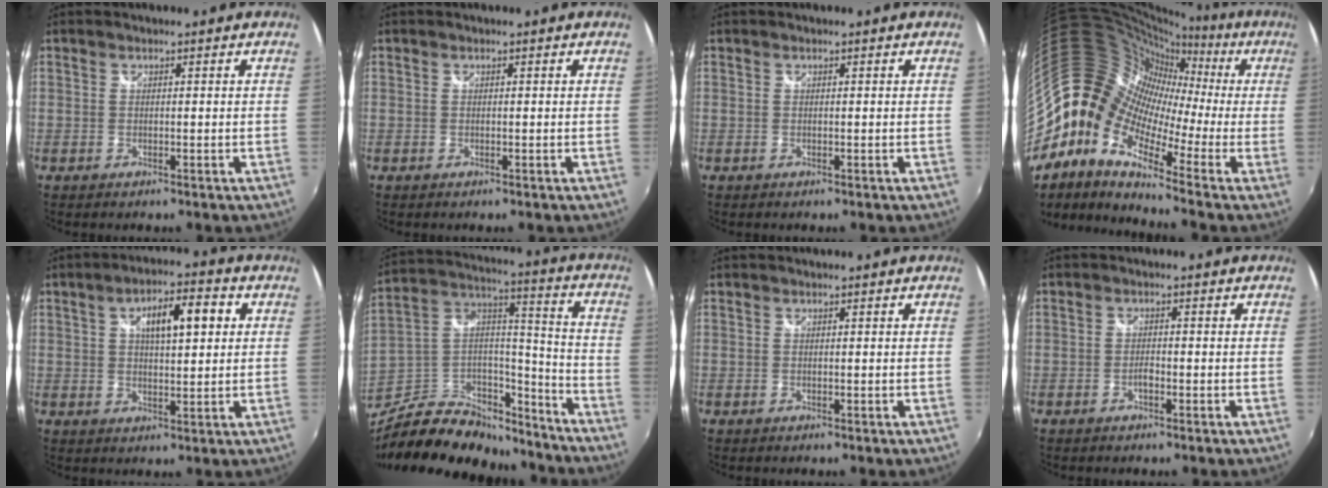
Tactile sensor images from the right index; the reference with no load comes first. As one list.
[{"total": 0.0}, {"total": 0.0}, {"total": 16.3, "force": [-2.0, 11.3, 11.5], "torque": [-0.188, 0.010, -0.068]}, {"total": 9.0, "force": [2.6, 3.2, 8.0], "torque": [-0.126, 0.019, 0.043]}, {"total": 24.5, "force": [-18.4, 11.7, 11.0], "torque": [-0.224, 0.051, -0.279]}, {"total": 0.0}, {"total": 1.3, "force": [-0.8, 0.5, 0.9], "torque": [-0.019, 0.001, -0.015]}]